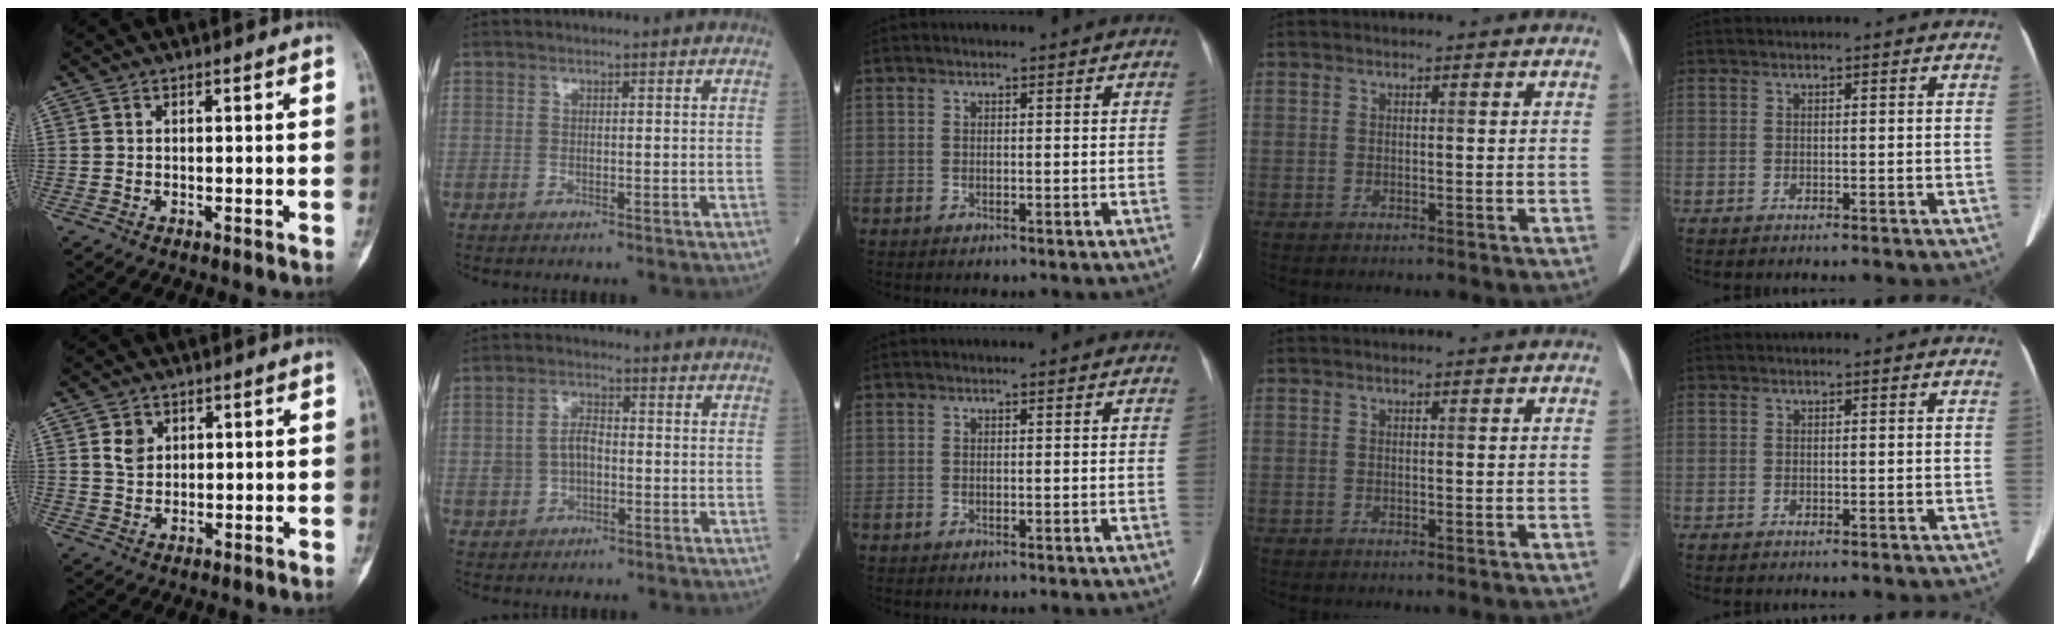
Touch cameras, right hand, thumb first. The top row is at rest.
{"thumb": {"total": 3.5, "force": [1.5, 2.7, 1.6], "torque": [-0.014, -0.010, 0.031]}, "index": {"total": 4.8, "force": [-0.5, 3.0, 3.7], "torque": [-0.083, 0.017, -0.008]}}